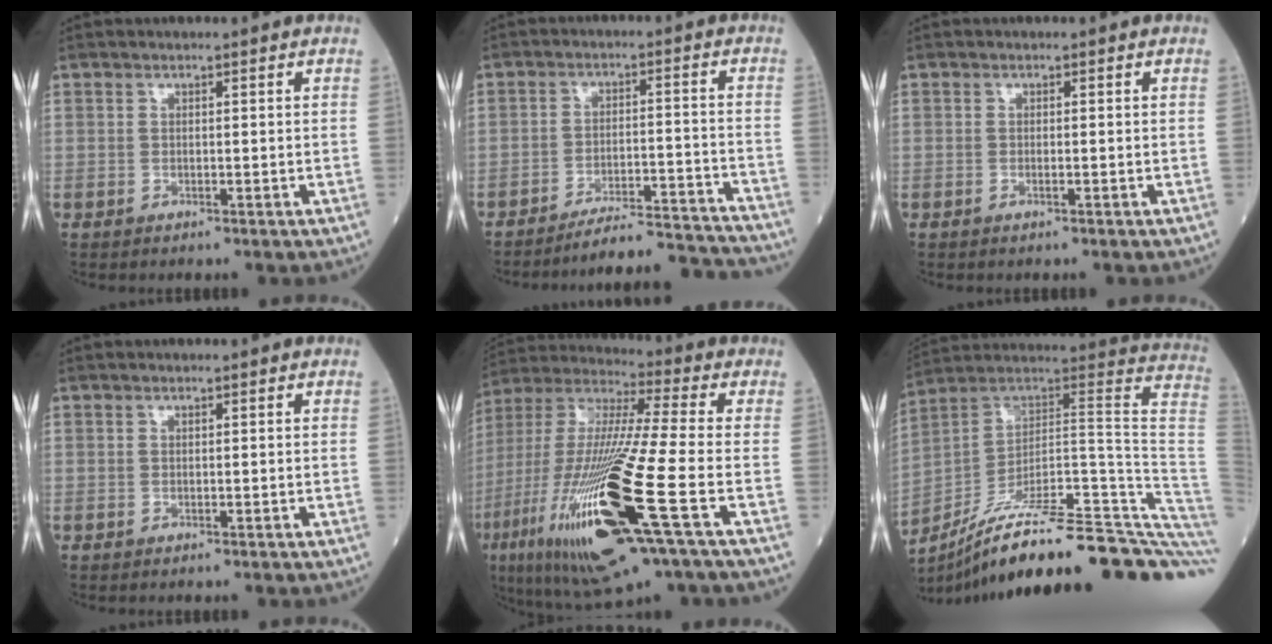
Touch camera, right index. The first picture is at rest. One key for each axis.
{"total": 14.4, "fx": -14.3, "fy": -0.4, "fz": 2.1, "tx": -0.013, "ty": 0.015, "tz": -0.196}
{"total": 0.7, "fx": -0.3, "fy": -0.1, "fz": 0.6, "tx": -0.012, "ty": 0.000, "tz": -0.005}
{"total": 0.0}
{"total": 26.8, "fx": -8.8, "fy": 2.5, "fz": 25.2, "tx": -0.548, "ty": -0.053, "tz": -0.163}
{"total": 33.4, "fx": -24.1, "fy": 3.3, "fz": 22.9, "tx": -0.208, "ty": 0.010, "tz": -0.340}